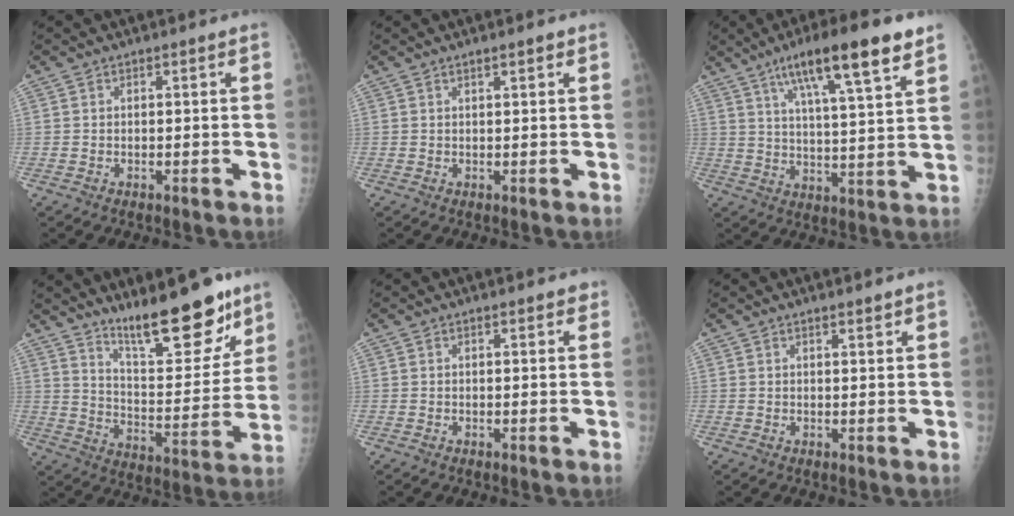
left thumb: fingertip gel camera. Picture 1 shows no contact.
{"total": 1.4, "force": [1.0, 0.3, 1.0], "torque": [-0.013, -0.003, 0.014]}
{"total": 16.0, "force": [9.4, 2.7, 12.6], "torque": [-0.193, -0.029, 0.150]}
{"total": 18.4, "force": [13.6, 5.2, 11.3], "torque": [-0.123, -0.099, 0.222]}
{"total": 1.0, "force": [0.7, 0.5, 0.5], "torque": [-0.002, -0.002, 0.005]}
{"total": 1.3, "force": [1.1, 0.3, 0.7], "torque": [-0.008, -0.007, 0.017]}